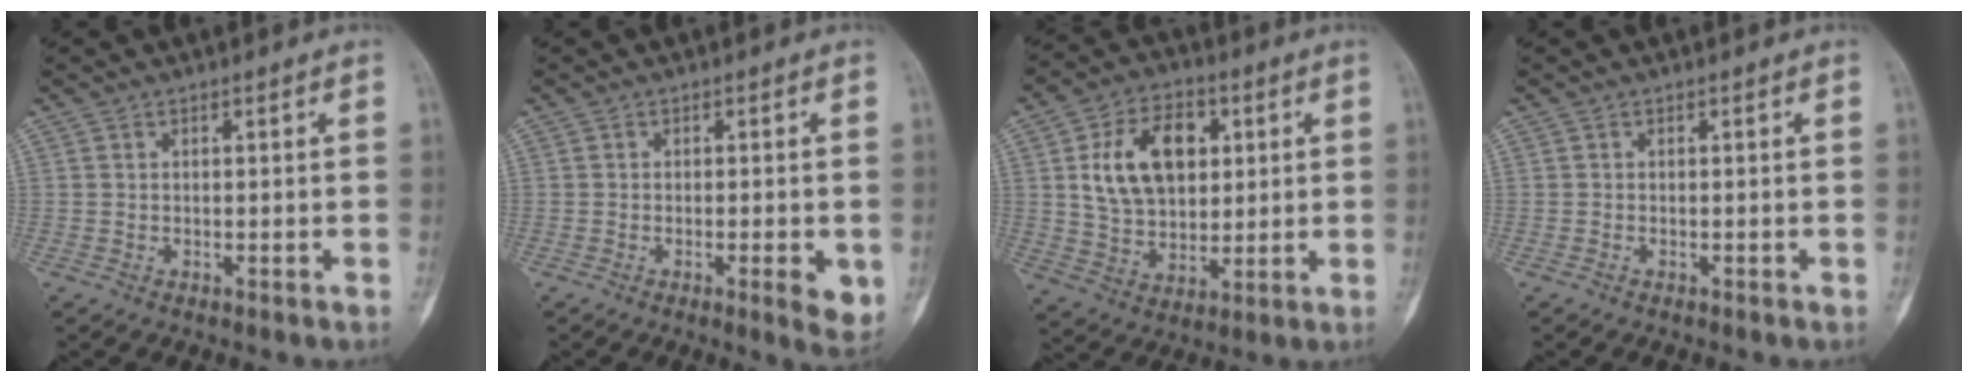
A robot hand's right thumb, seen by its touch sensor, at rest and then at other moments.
{"total": 4.8, "force": [-1.2, 1.3, 4.4], "torque": [-0.058, -0.009, -0.015]}
{"total": 15.1, "force": [3.7, 10.1, 10.6], "torque": [-0.149, -0.004, 0.067]}
{"total": 0.0}